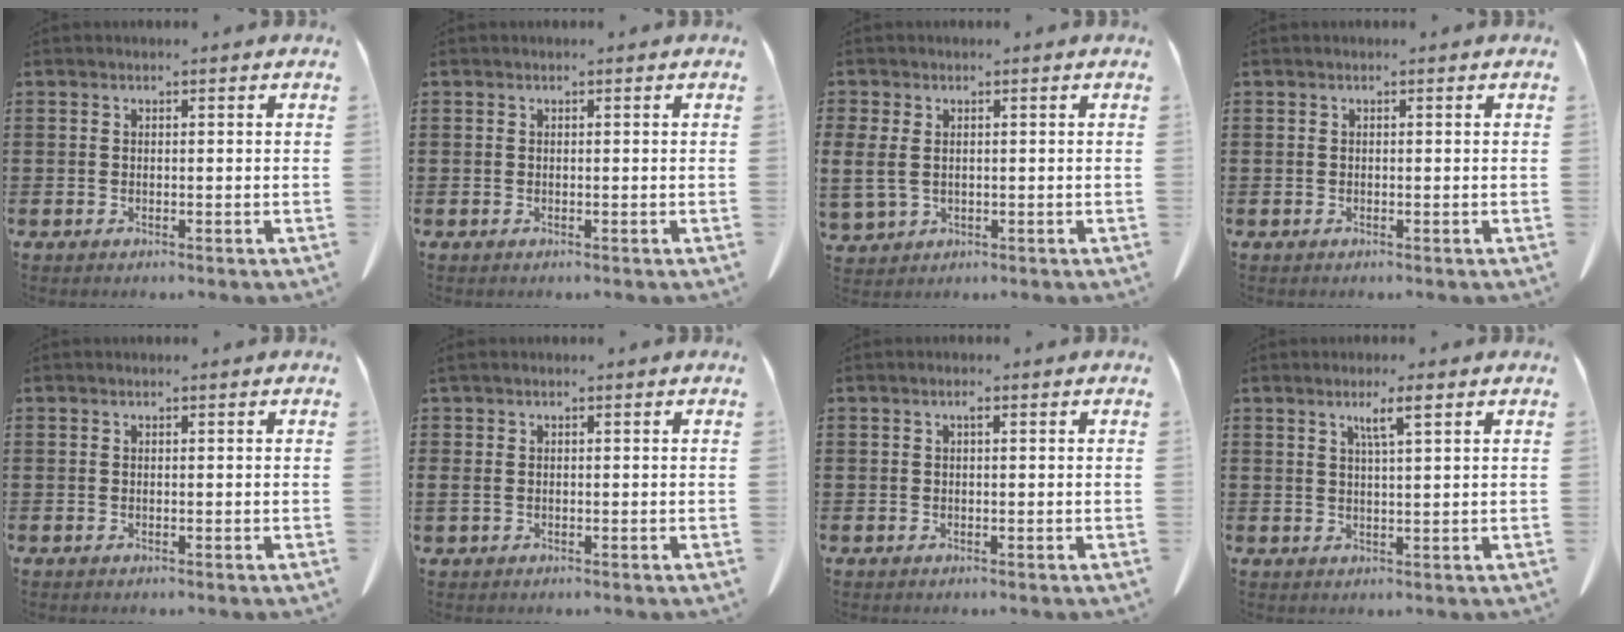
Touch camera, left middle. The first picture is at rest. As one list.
[{"total": 0.0}, {"total": 3.2, "force": [0.4, 2.2, 2.3], "torque": [-0.072, -0.002, 0.001]}, {"total": 0.0}, {"total": 0.0}, {"total": 1.2, "force": [-0.1, 0.7, 1.0], "torque": [-0.030, 0.000, -0.005]}, {"total": 0.8, "force": [0.1, 0.3, 0.8], "torque": [-0.016, 0.003, 0.002]}, {"total": 3.3, "force": [1.9, 0.0, 2.7], "torque": [-0.049, -0.004, 0.030]}]